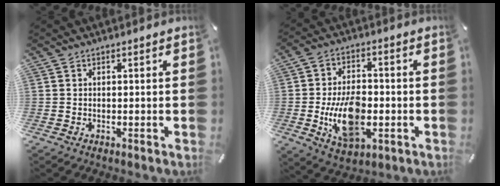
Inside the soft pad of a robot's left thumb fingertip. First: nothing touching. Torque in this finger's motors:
{"motor_torque": [0.02, 2.00, 1.59, 0.14, 0.39]}